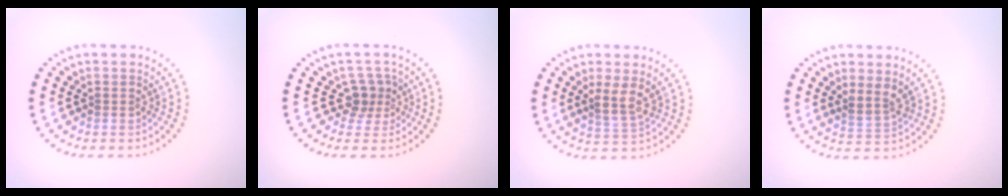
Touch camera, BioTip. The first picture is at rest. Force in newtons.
{"total": 2.4, "press": 1.8, "slide": 1.5}
{"total": 2.5, "press": 2.1, "slide": 1.5}
{"total": 2.3, "press": 1.7, "slide": 1.6}